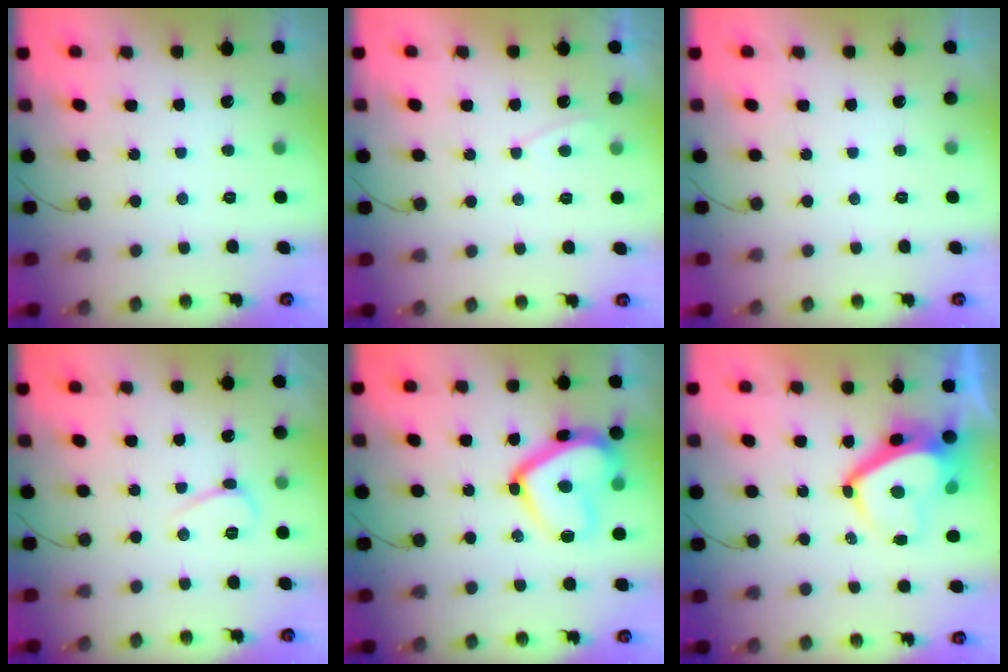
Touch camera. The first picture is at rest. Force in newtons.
{"total": 2.0, "press": 2.0, "slide": 0.3}
{"total": 0.0}
{"total": 3.6, "press": 3.6, "slide": 0.5}
{"total": 16.7, "press": 16.7, "slide": 1.4}
{"total": 9.2, "press": 9.1, "slide": 1.3}